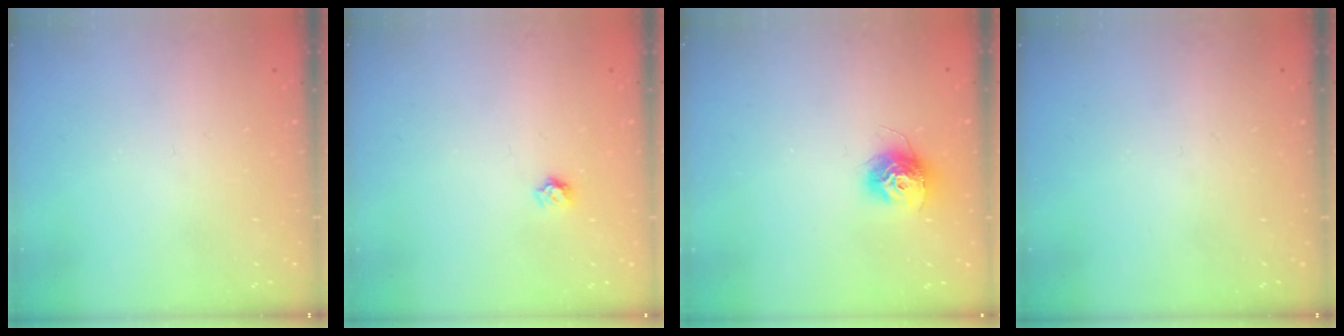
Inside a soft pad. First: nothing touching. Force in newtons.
{"total": 3.7, "press": 3.6, "slide": 0.2}
{"total": 11.5, "press": 11.4, "slide": 0.8}
{"total": 0.0}